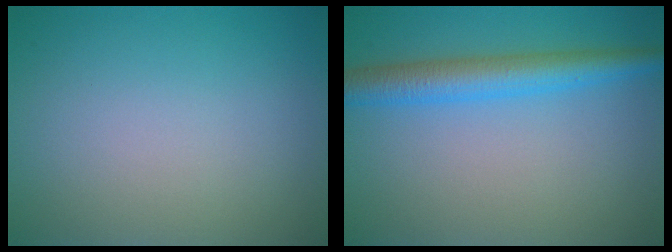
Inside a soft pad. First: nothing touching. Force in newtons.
{"total": 4.4, "press": 4.4, "slide": 0.2}